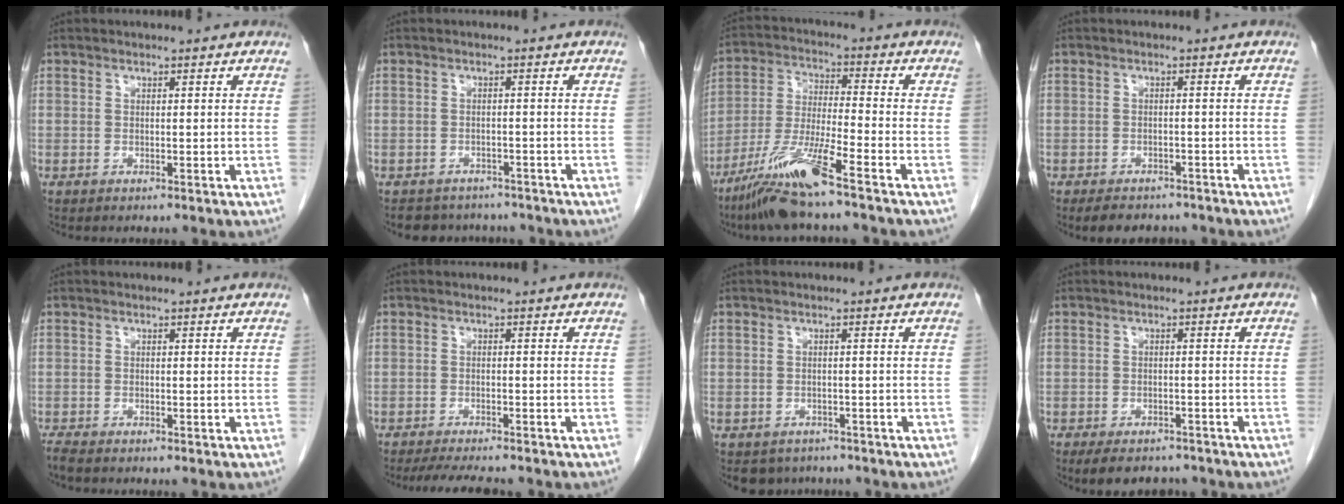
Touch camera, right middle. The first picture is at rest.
{"total": 6.1, "force": [-5.4, 2.7, 0.6], "torque": [-0.007, 0.004, -0.066]}
{"total": 11.7, "force": [-8.0, -0.4, 8.5], "torque": [-0.175, -0.029, -0.154]}
{"total": 6.1, "force": [-5.2, 2.7, 2.0], "torque": [-0.030, -0.002, -0.066]}
{"total": 1.6, "force": [-1.4, 0.1, 0.7], "torque": [-0.025, -0.009, -0.028]}
{"total": 6.7, "force": [-6.0, 0.8, 3.0], "torque": [-0.046, -0.017, -0.092]}
{"total": 4.4, "force": [-3.8, 2.3, 0.2], "torque": [0.002, 0.001, -0.051]}
{"total": 7.1, "force": [-5.9, 3.0, 2.6], "torque": [-0.037, -0.003, -0.080]}